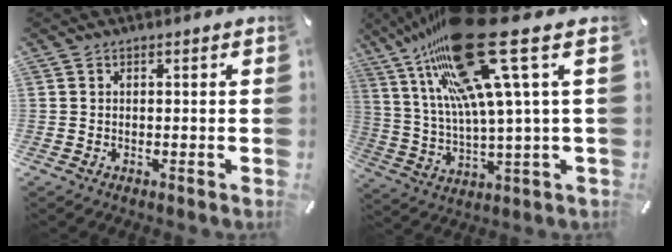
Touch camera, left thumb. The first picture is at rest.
{"total": 25.6, "force": [12.7, 6.9, 21.1], "torque": [-0.402, -0.068, 0.204]}